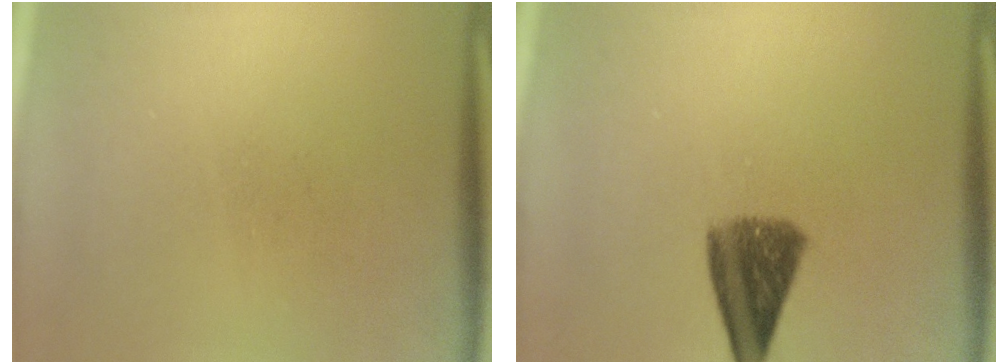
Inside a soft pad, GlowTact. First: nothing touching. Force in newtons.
{"total": 8.3}